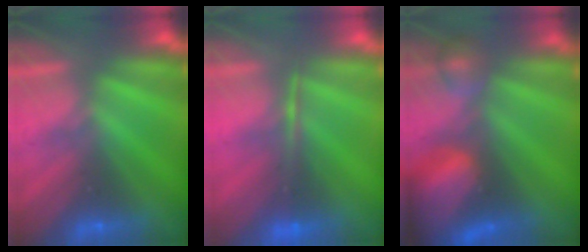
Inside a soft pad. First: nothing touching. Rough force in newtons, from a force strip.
{"total": 1.5}
{"total": 9.6}